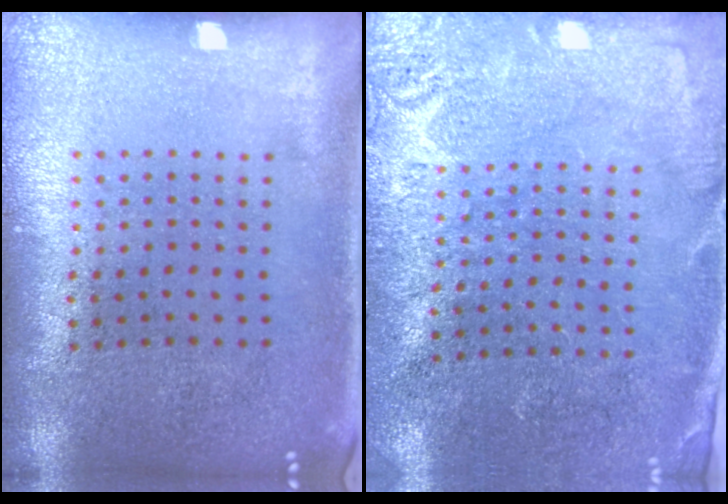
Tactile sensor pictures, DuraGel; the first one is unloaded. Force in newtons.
{"total": 2.7, "press": 2.6, "slide": 0.5}